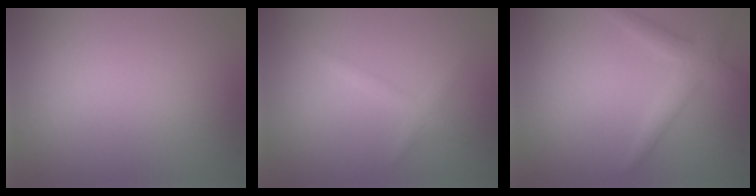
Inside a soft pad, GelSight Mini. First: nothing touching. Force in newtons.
{"total": 1.3, "press": 1.3, "slide": 0.1}
{"total": 2.8, "press": 2.8, "slide": 0.1}